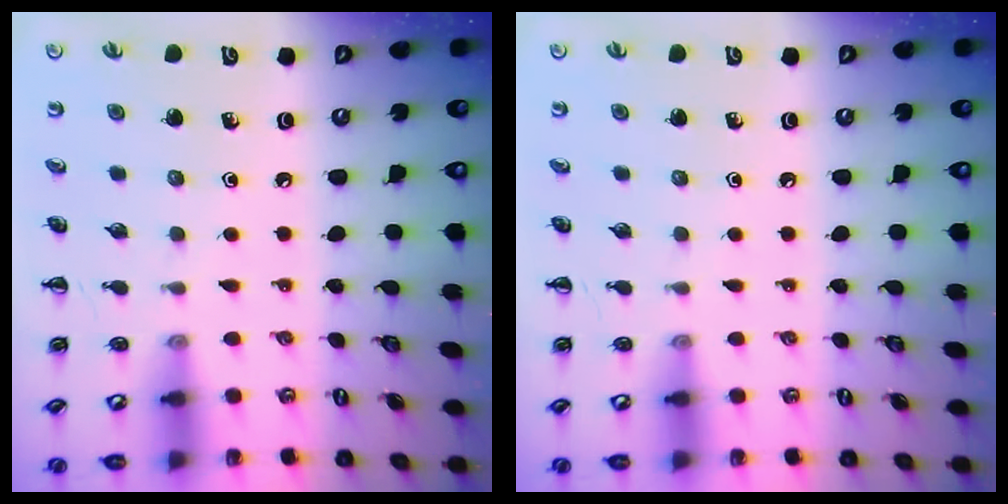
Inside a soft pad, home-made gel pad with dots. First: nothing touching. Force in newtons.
{"total": 0.0}